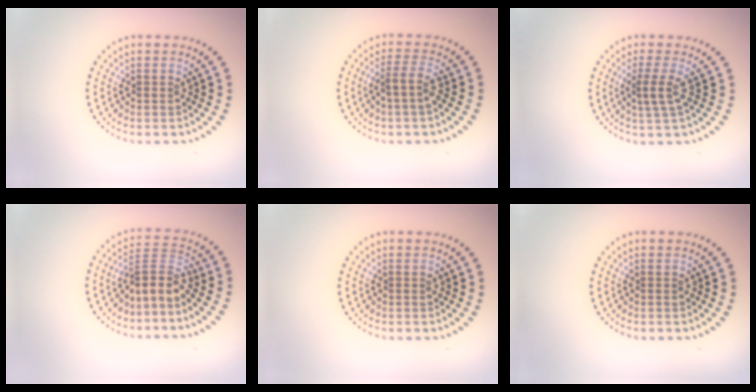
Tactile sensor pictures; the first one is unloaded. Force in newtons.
{"total": 2.0, "press": 1.6, "slide": 1.2}
{"total": 1.9, "press": 1.4, "slide": 1.2}
{"total": 3.0, "press": 2.1, "slide": 2.1}
{"total": 0.0}
{"total": 0.0}